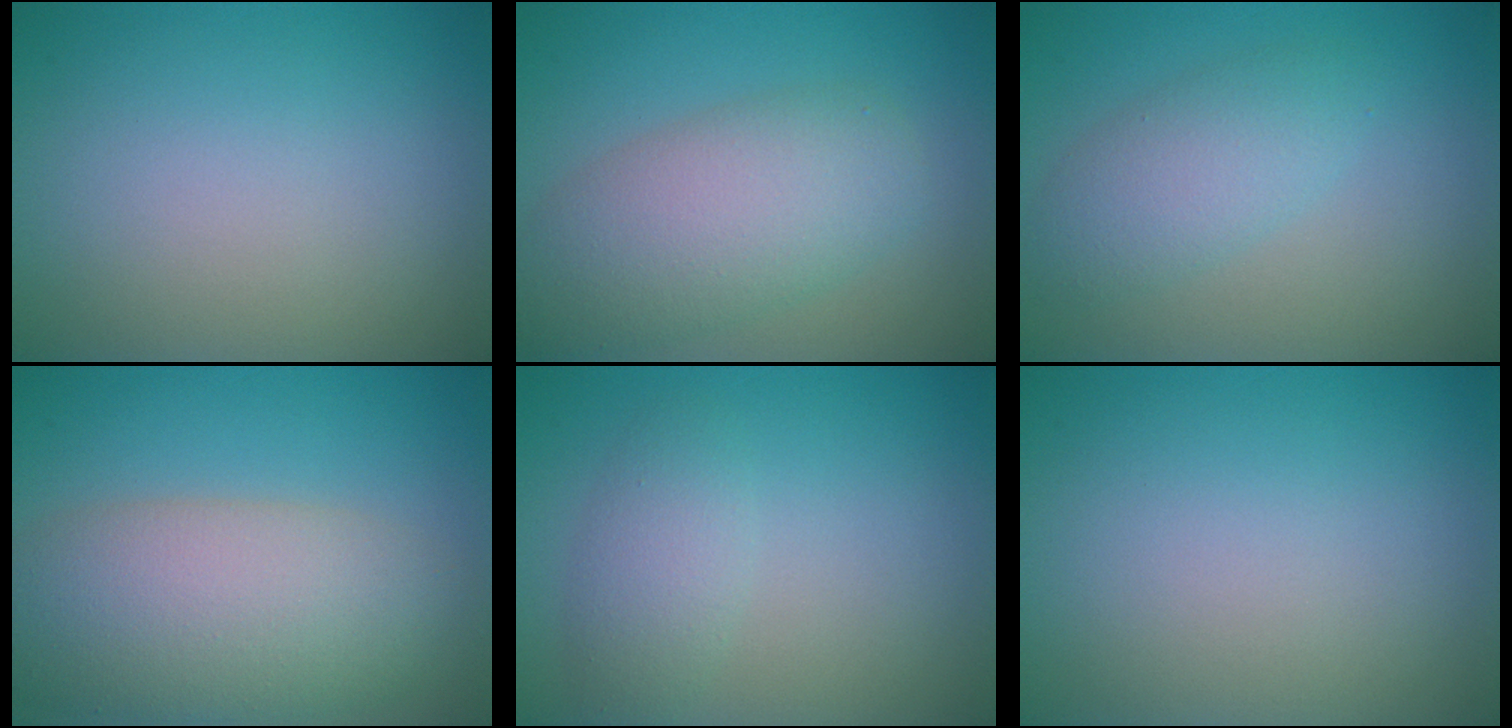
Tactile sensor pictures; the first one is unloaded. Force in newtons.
{"total": 6.5, "press": 6.5, "slide": 0.4}
{"total": 3.3, "press": 3.3, "slide": 0.0}
{"total": 8.5, "press": 8.5, "slide": 0.8}
{"total": 2.4, "press": 2.4, "slide": 0.1}
{"total": 0.0}